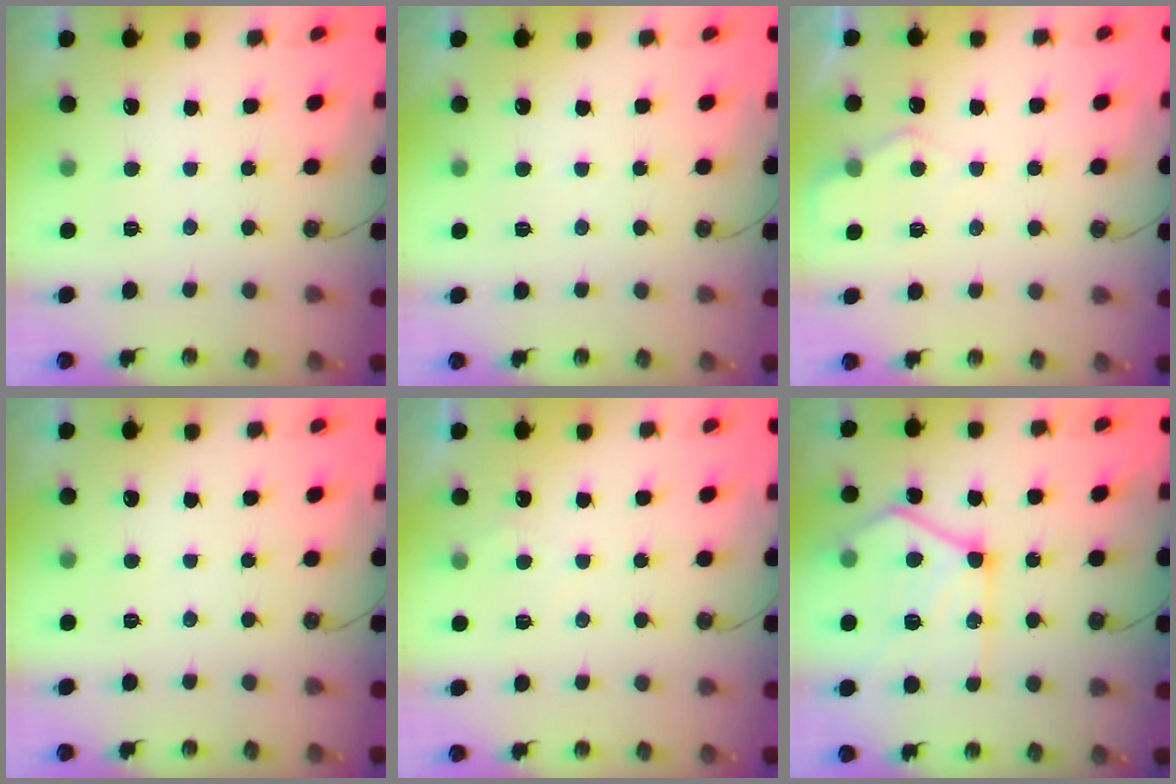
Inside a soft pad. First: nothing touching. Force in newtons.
{"total": 3.4, "press": 3.4, "slide": 0.4}
{"total": 5.0, "press": 4.9, "slide": 0.4}
{"total": 0.0}
{"total": 3.8, "press": 3.8, "slide": 0.4}
{"total": 18.1, "press": 18.0, "slide": 1.8}